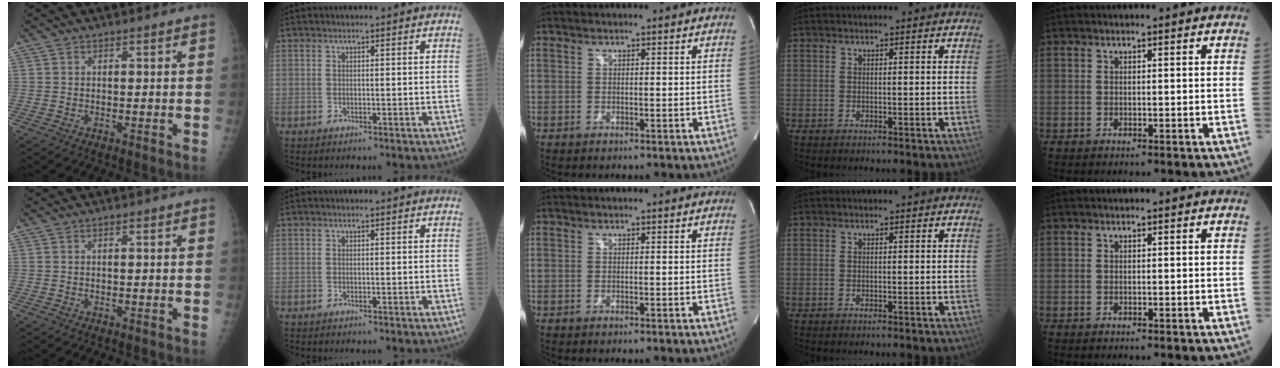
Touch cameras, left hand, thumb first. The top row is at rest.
{}